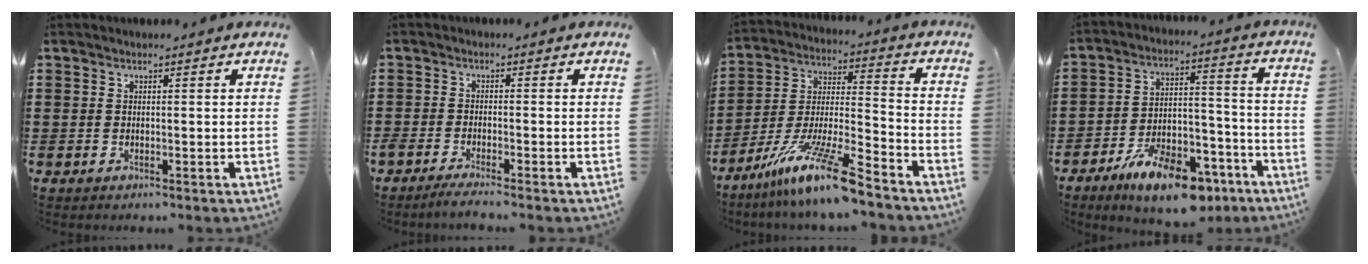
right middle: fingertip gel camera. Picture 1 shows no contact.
{"total": 1.9, "force": [-1.7, -0.1, 0.9], "torque": [-0.017, 0.001, -0.033]}
{"total": 12.3, "force": [-9.5, 0.6, 7.7], "torque": [-0.153, 0.006, -0.185]}
{"total": 11.7, "force": [-8.5, 4.2, 6.9], "torque": [-0.117, 0.038, -0.155]}